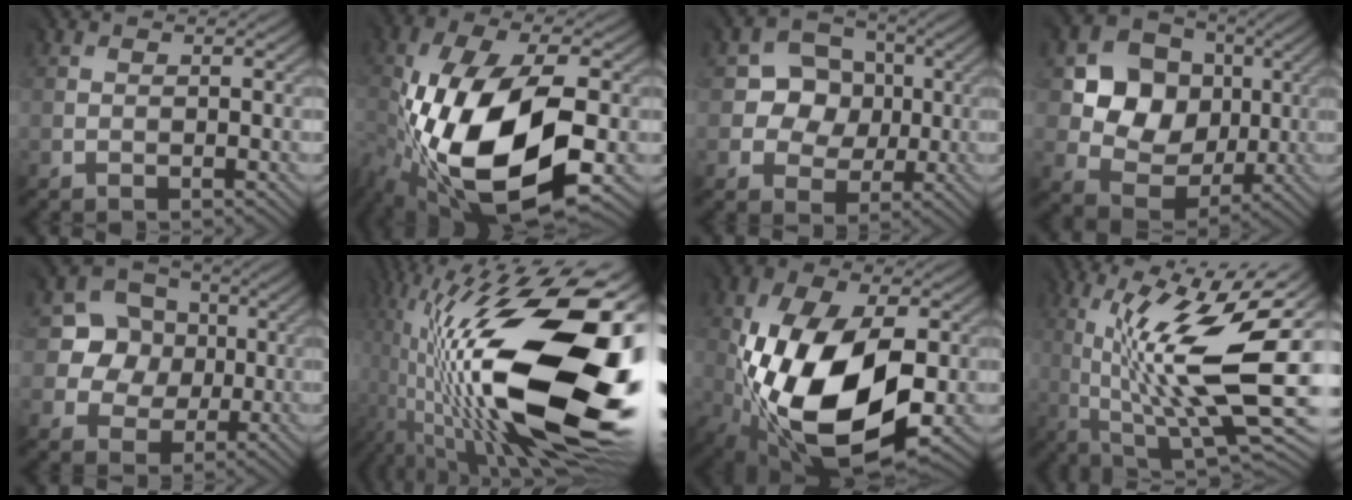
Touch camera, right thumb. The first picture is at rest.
{"total": 18.0, "force": [-5.1, 9.3, 14.6], "torque": [-0.310, -0.038, -0.070]}
{"total": 6.2, "force": [0.7, 5.7, 2.4], "torque": [-0.041, 0.004, -0.002]}
{"total": 10.0, "force": [2.0, 8.6, 4.7], "torque": [-0.104, -0.001, 0.029]}
{"total": 6.4, "force": [0.8, 6.0, 2.0], "torque": [-0.037, 0.006, 0.000]}
{"total": 21.6, "force": [-3.3, 8.9, 19.4], "torque": [-0.372, 0.004, -0.069]}
{"total": 16.7, "force": [-2.5, 9.7, 13.4], "torque": [-0.271, -0.019, -0.038]}
{"total": 17.0, "force": [1.3, 5.0, 16.2], "torque": [-0.282, 0.014, 0.035]}